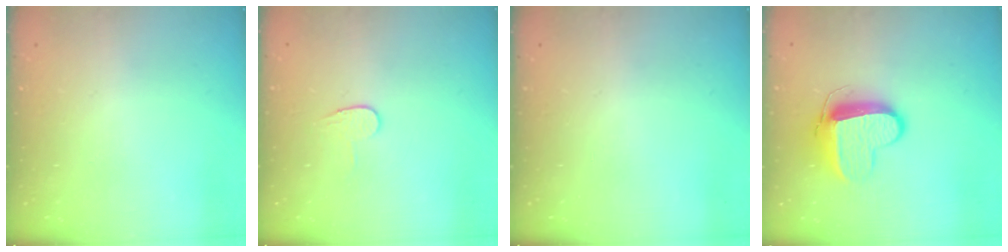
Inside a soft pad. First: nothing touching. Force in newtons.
{"total": 5.8, "press": 5.8, "slide": 0.3}
{"total": 0.0}
{"total": 10.7, "press": 10.6, "slide": 1.1}